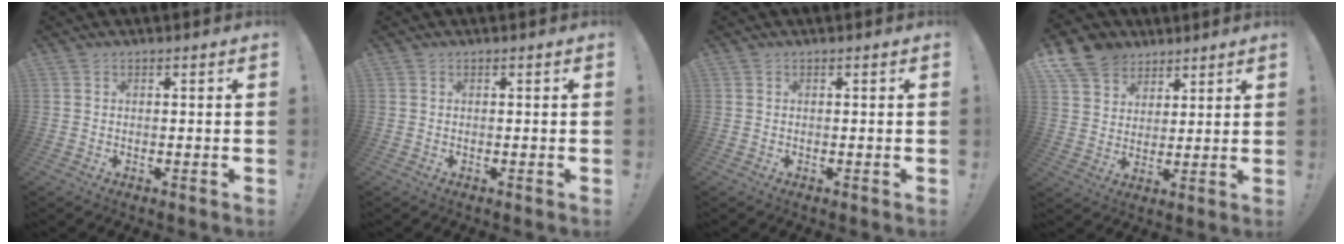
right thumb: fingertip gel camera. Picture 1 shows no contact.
{"total": 0.0}
{"total": 0.0}
{"total": 10.2, "force": [6.9, 7.3, 2.2], "torque": [-0.042, -0.048, 0.139]}